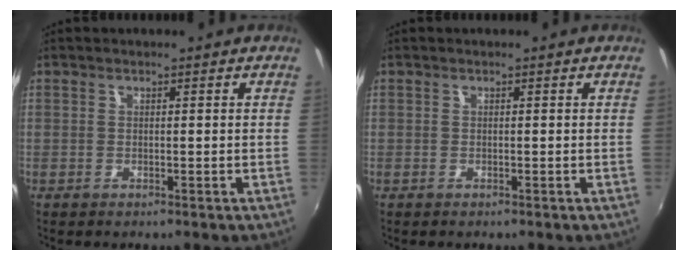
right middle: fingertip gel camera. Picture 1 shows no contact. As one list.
[{"total": 0.0}]